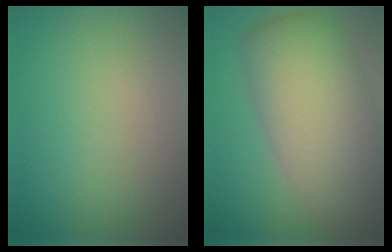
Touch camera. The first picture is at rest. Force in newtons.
{"total": 9.0, "press": 9.0, "slide": 0.7}